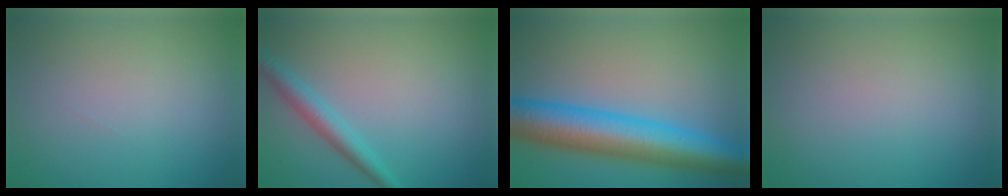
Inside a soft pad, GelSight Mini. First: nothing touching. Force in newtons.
{"total": 2.6, "press": 2.5, "slide": 0.1}
{"total": 9.9, "press": 9.9, "slide": 0.1}
{"total": 0.0}